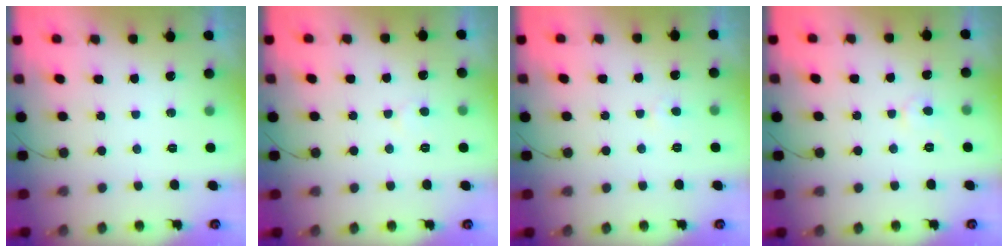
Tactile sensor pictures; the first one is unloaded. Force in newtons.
{"total": 2.4, "press": 2.4, "slide": 0.2}
{"total": 3.0, "press": 3.0, "slide": 0.2}
{"total": 3.8, "press": 3.8, "slide": 0.3}